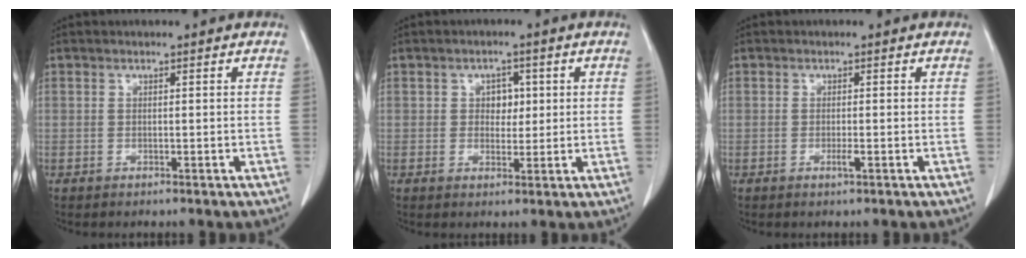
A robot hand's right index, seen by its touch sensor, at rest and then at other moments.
{"total": 3.2, "force": [0.6, 2.3, 2.1], "torque": [-0.025, 0.005, 0.012]}
{"total": 1.1, "force": [-0.5, 0.0, 1.0], "torque": [-0.021, -0.002, -0.010]}